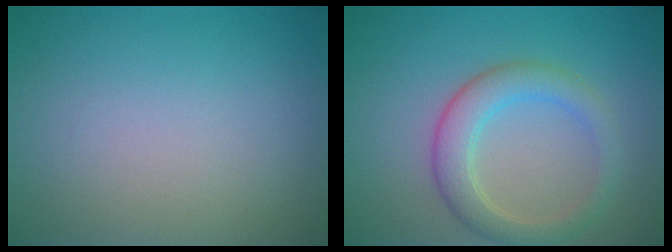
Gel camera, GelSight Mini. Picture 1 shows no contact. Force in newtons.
{"total": 4.0, "press": 4.0, "slide": 0.2}